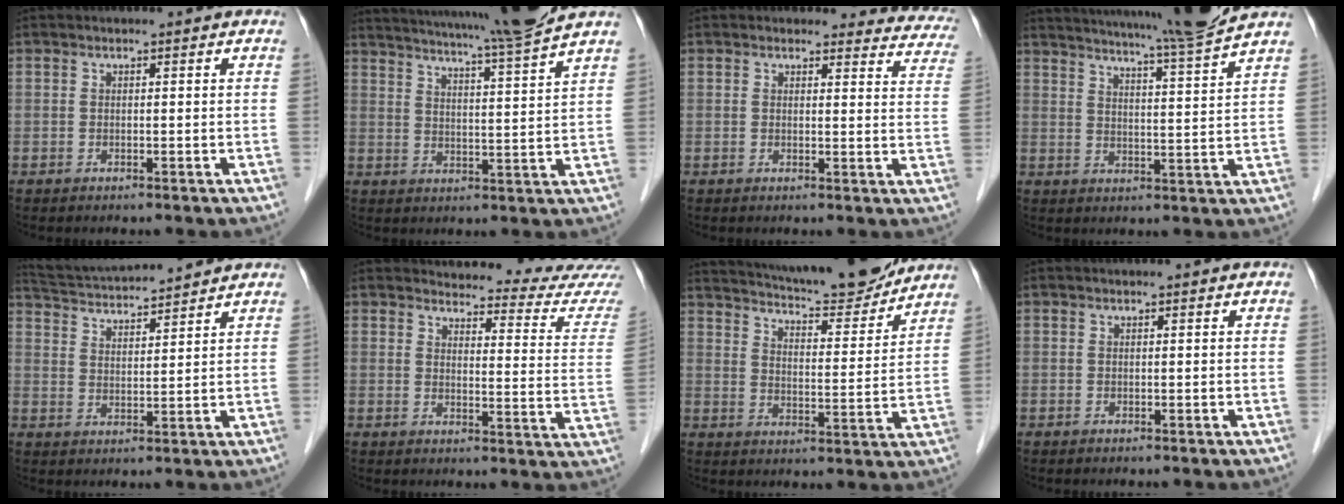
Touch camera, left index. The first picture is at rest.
{"total": 14.8, "force": [13.2, -2.1, 6.3], "torque": [-0.113, -0.031, 0.186]}
{"total": 12.8, "force": [12.3, 3.5, 0.5], "torque": [0.055, -0.057, 0.087]}
{"total": 13.7, "force": [12.4, -2.3, 5.2], "torque": [-0.093, -0.036, 0.174]}
{"total": 12.0, "force": [11.4, 0.5, 3.7], "torque": [-0.079, 0.027, 0.188]}
{"total": 16.6, "force": [16.4, 0.1, 2.2], "torque": [-0.003, -0.118, 0.160]}
{"total": 17.8, "force": [16.4, 2.0, 6.7], "torque": [-0.110, -0.006, 0.233]}
{"total": 0.6, "force": [0.5, -0.1, 0.3], "torque": [-0.003, 0.009, 0.012]}